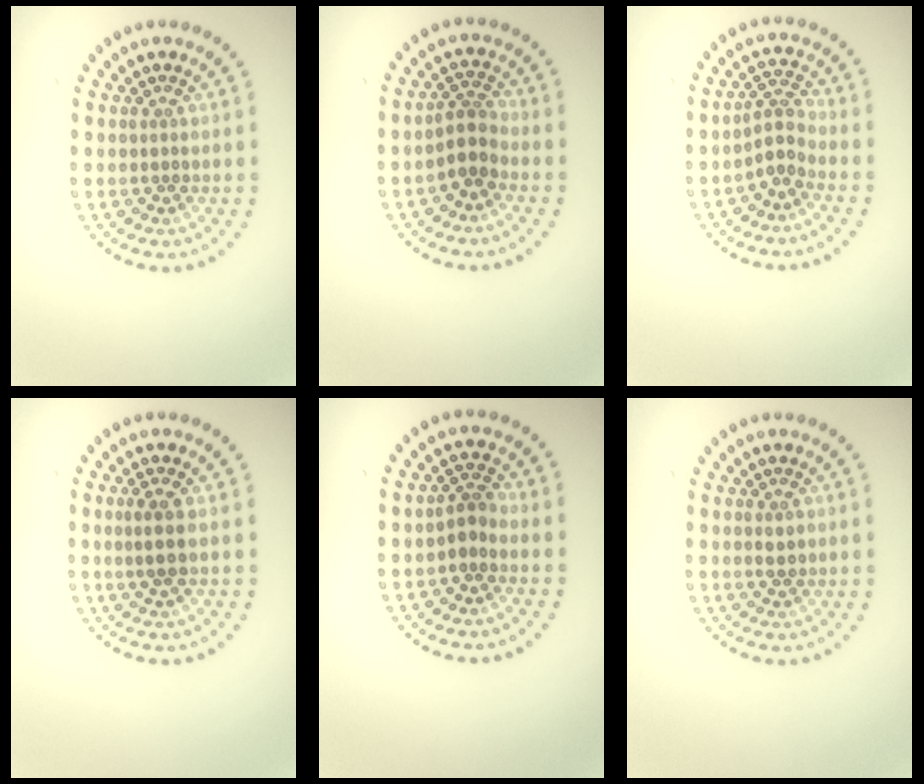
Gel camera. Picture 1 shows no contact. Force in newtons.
{"total": 2.3, "press": 1.8, "slide": 1.3}
{"total": 2.3, "press": 1.6, "slide": 1.6}
{"total": 1.7, "press": 1.5, "slide": 0.9}
{"total": 1.5, "press": 1.3, "slide": 0.9}
{"total": 1.0, "press": 1.0, "slide": 0.1}